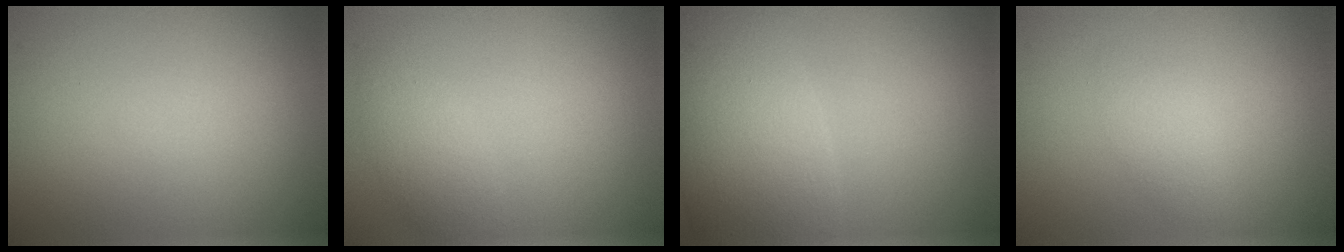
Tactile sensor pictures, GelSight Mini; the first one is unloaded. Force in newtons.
{"total": 1.9, "press": 1.9, "slide": 0.1}
{"total": 8.3, "press": 8.3, "slide": 0.5}
{"total": 1.4, "press": 1.4, "slide": 0.0}